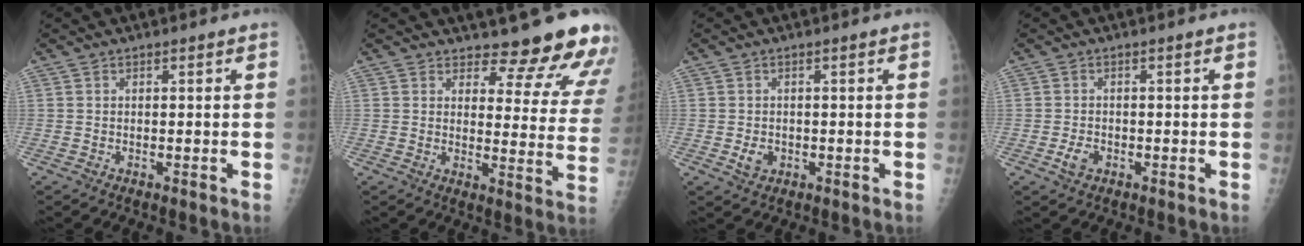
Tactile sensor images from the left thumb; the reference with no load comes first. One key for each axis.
{"total": 15.4, "fx": 14.0, "fy": 4.6, "fz": 4.5, "tx": -0.001, "ty": -0.124, "tz": 0.147}
{"total": 2.2, "fx": -0.5, "fy": 1.8, "fz": 1.3, "tx": -0.018, "ty": 0.001, "tz": -0.003}
{"total": 2.2, "fx": -0.9, "fy": 1.5, "fz": 1.4, "tx": -0.029, "ty": 0.004, "tz": -0.015}